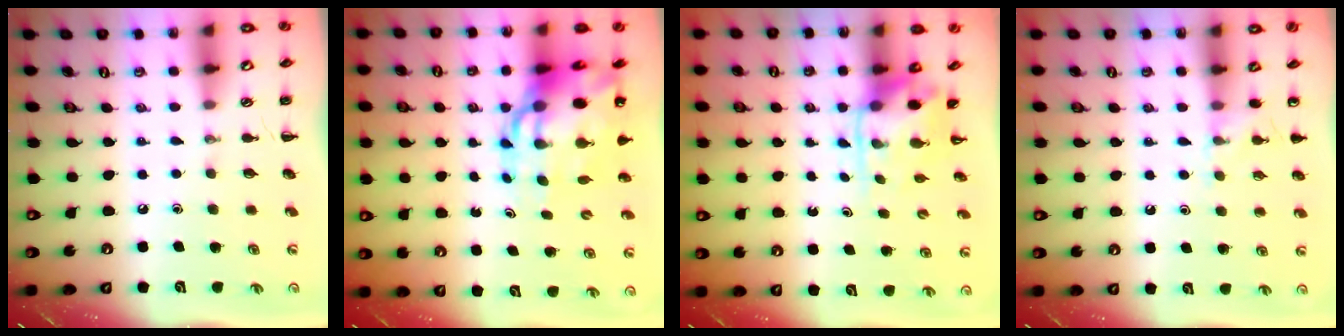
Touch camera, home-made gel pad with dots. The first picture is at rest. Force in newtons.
{"total": 14.4, "press": 13.9, "slide": 4.0}
{"total": 3.5, "press": 3.4, "slide": 0.7}
{"total": 6.9, "press": 6.6, "slide": 2.1}